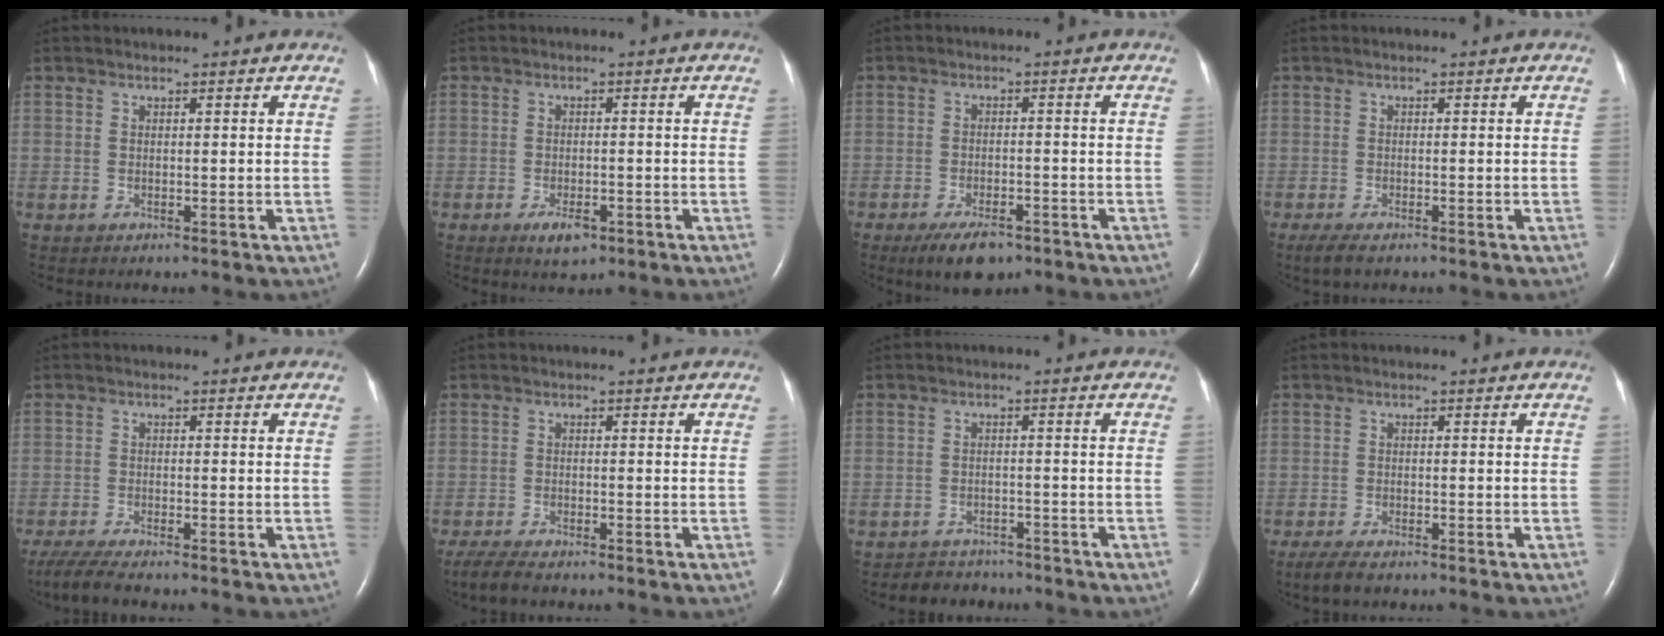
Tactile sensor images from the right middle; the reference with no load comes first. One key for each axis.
{"total": 3.4, "fx": -1.9, "fy": 1.4, "fz": 2.4, "tx": -0.045, "ty": -0.002, "tz": -0.025}
{"total": 5.9, "fx": -4.1, "fy": 2.3, "fz": 3.6, "tx": -0.067, "ty": -0.005, "tz": -0.063}
{"total": 3.0, "fx": -2.0, "fy": 0.9, "fz": 1.9, "tx": -0.039, "ty": -0.008, "tz": -0.032}
{"total": 5.0, "fx": -4.1, "fy": 0.1, "fz": 2.8, "tx": -0.054, "ty": -0.017, "tz": -0.075}
{"total": 4.6, "fx": -3.8, "fy": 0.9, "fz": 2.5, "tx": -0.049, "ty": -0.014, "tz": -0.062}
{"total": 4.1, "fx": -3.6, "fy": 1.9, "fz": -0.5, "tx": 0.008, "ty": 0.003, "tz": -0.055}
{"total": 3.5, "fx": -2.7, "fy": 0.9, "fz": 2.1, "tx": -0.044, "ty": -0.009, "tz": -0.042}